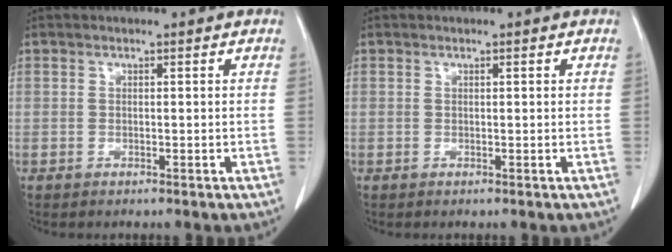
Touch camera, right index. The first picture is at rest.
{"total": 0.0}